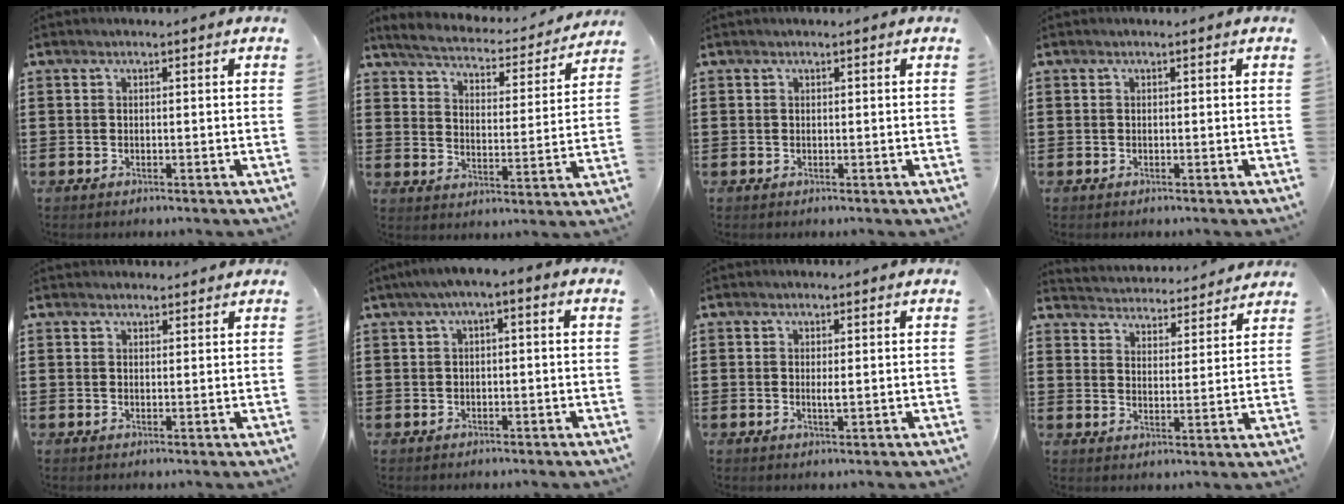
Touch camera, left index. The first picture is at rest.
{"total": 3.7, "force": [3.6, 0.1, 0.7], "torque": [-0.038, -0.029, 0.055]}
{"total": 0.0}
{"total": 0.0}
{"total": 1.6, "force": [1.5, 0.4, 0.0], "torque": [-0.003, 0.002, 0.031]}
{"total": 2.4, "force": [-1.4, 0.5, 1.9], "torque": [-0.037, 0.000, -0.032]}
{"total": 1.3, "force": [0.2, 0.1, 1.3], "torque": [-0.025, -0.003, 0.003]}
{"total": 3.9, "force": [3.9, -0.2, -0.5], "torque": [-0.014, -0.034, 0.063]}